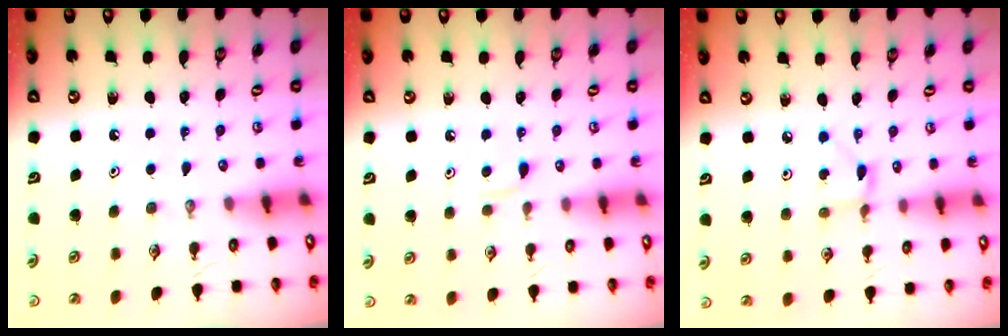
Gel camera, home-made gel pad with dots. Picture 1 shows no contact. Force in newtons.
{"total": 4.4, "press": 4.3, "slide": 0.6}
{"total": 1.8, "press": 1.8, "slide": 0.1}